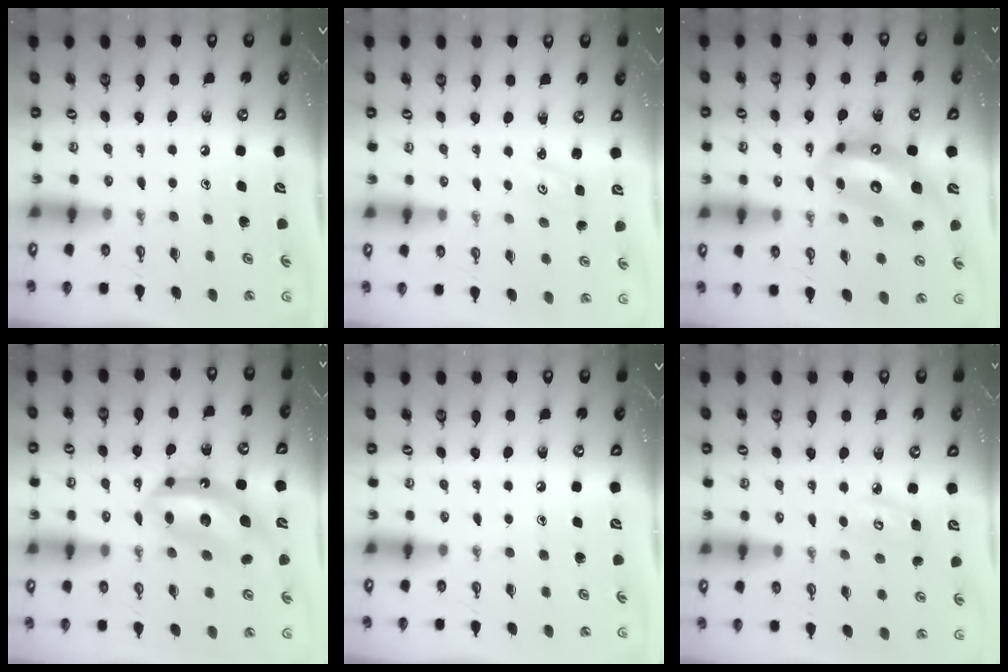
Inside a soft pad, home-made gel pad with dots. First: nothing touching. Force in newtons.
{"total": 1.8, "press": 1.7, "slide": 0.3}
{"total": 15.5, "press": 15.4, "slide": 1.4}
{"total": 13.1, "press": 13.1, "slide": 1.1}
{"total": 0.0}
{"total": 5.4, "press": 5.3, "slide": 0.6}